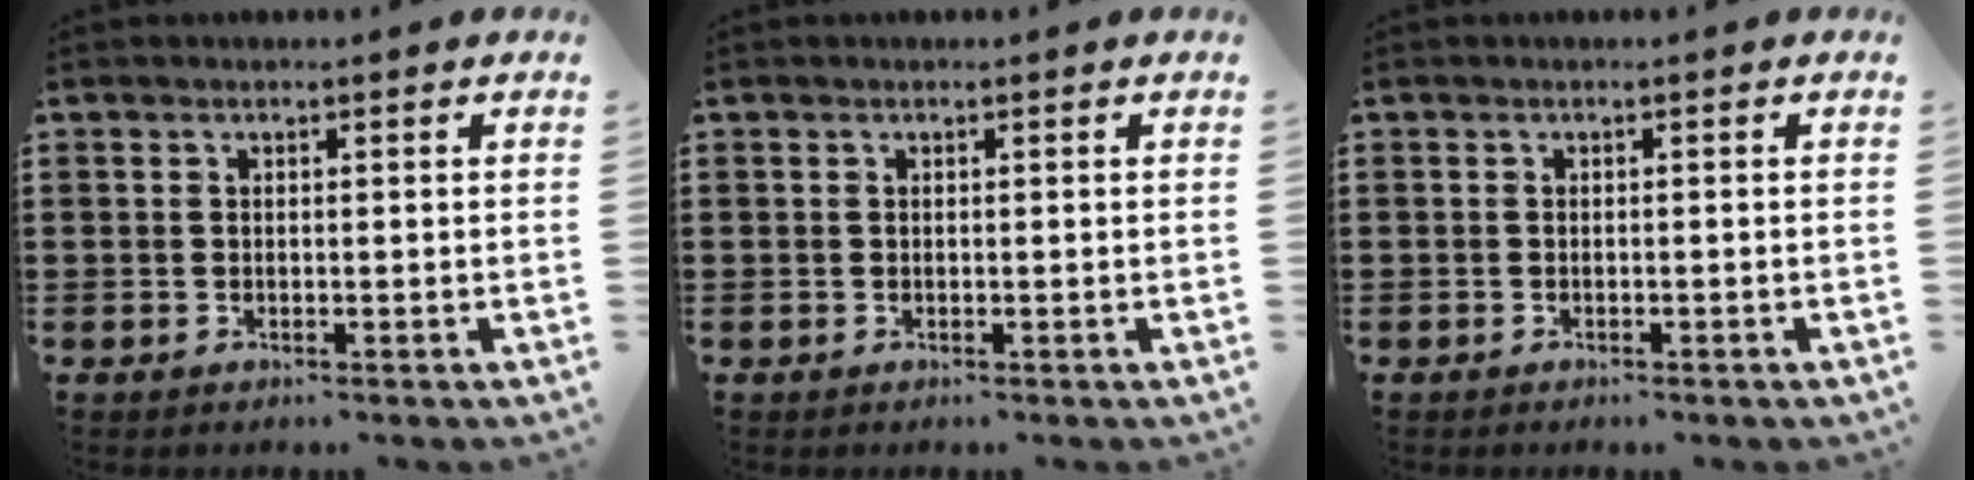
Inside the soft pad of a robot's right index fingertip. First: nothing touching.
{"total": 0.0}
{"total": 0.7, "force": [-0.6, -0.3, 0.1], "torque": [-0.001, -0.004, -0.011]}